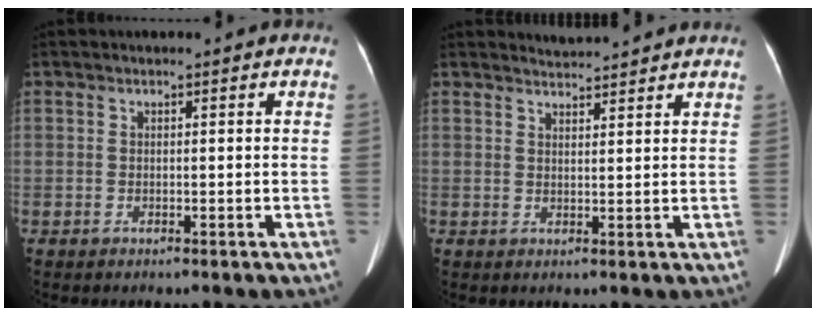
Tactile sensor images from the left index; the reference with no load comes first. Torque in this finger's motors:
{"motor_torque": [0.10, -0.16, -0.10, 0.00]}